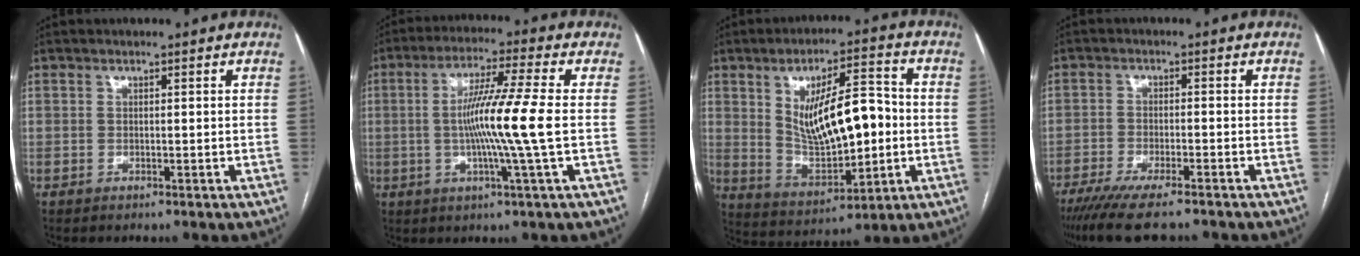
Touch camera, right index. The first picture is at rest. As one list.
[{"total": 11.2, "force": [-0.7, -1.6, 11.1], "torque": [-0.205, -0.006, -0.016]}, {"total": 14.6, "force": [0.9, 5.1, 13.6], "torque": [-0.234, 0.010, 0.029]}, {"total": 10.7, "force": [-8.6, 1.5, 6.2], "torque": [-0.092, -0.022, -0.136]}]